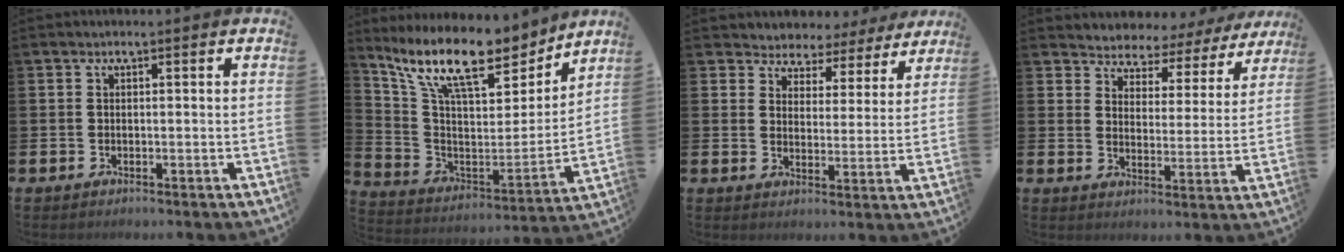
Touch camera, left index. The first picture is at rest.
{"total": 13.5, "force": [11.2, 3.8, 6.6], "torque": [-0.165, -0.071, 0.195]}
{"total": 4.2, "force": [3.8, 1.7, -0.5], "torque": [-0.015, -0.034, 0.062]}
{"total": 3.6, "force": [3.3, 1.4, -0.5], "torque": [-0.021, -0.034, 0.050]}